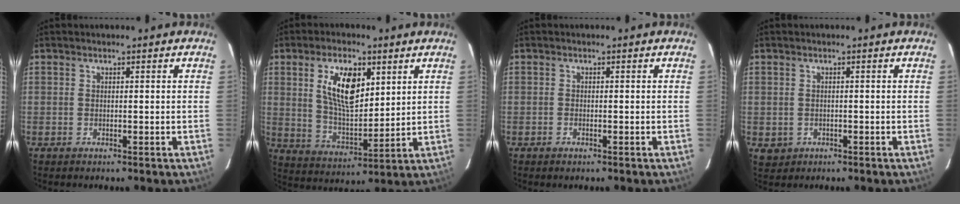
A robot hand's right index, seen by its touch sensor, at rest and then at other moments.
{"total": 12.4, "force": [4.8, 5.9, 9.8], "torque": [-0.172, 0.008, 0.096]}
{"total": 0.8, "force": [-0.6, 0.4, 0.3], "torque": [-0.005, -0.002, -0.011]}
{"total": 2.6, "force": [-0.6, 2.5, 0.5], "torque": [-0.013, -0.002, -0.001]}